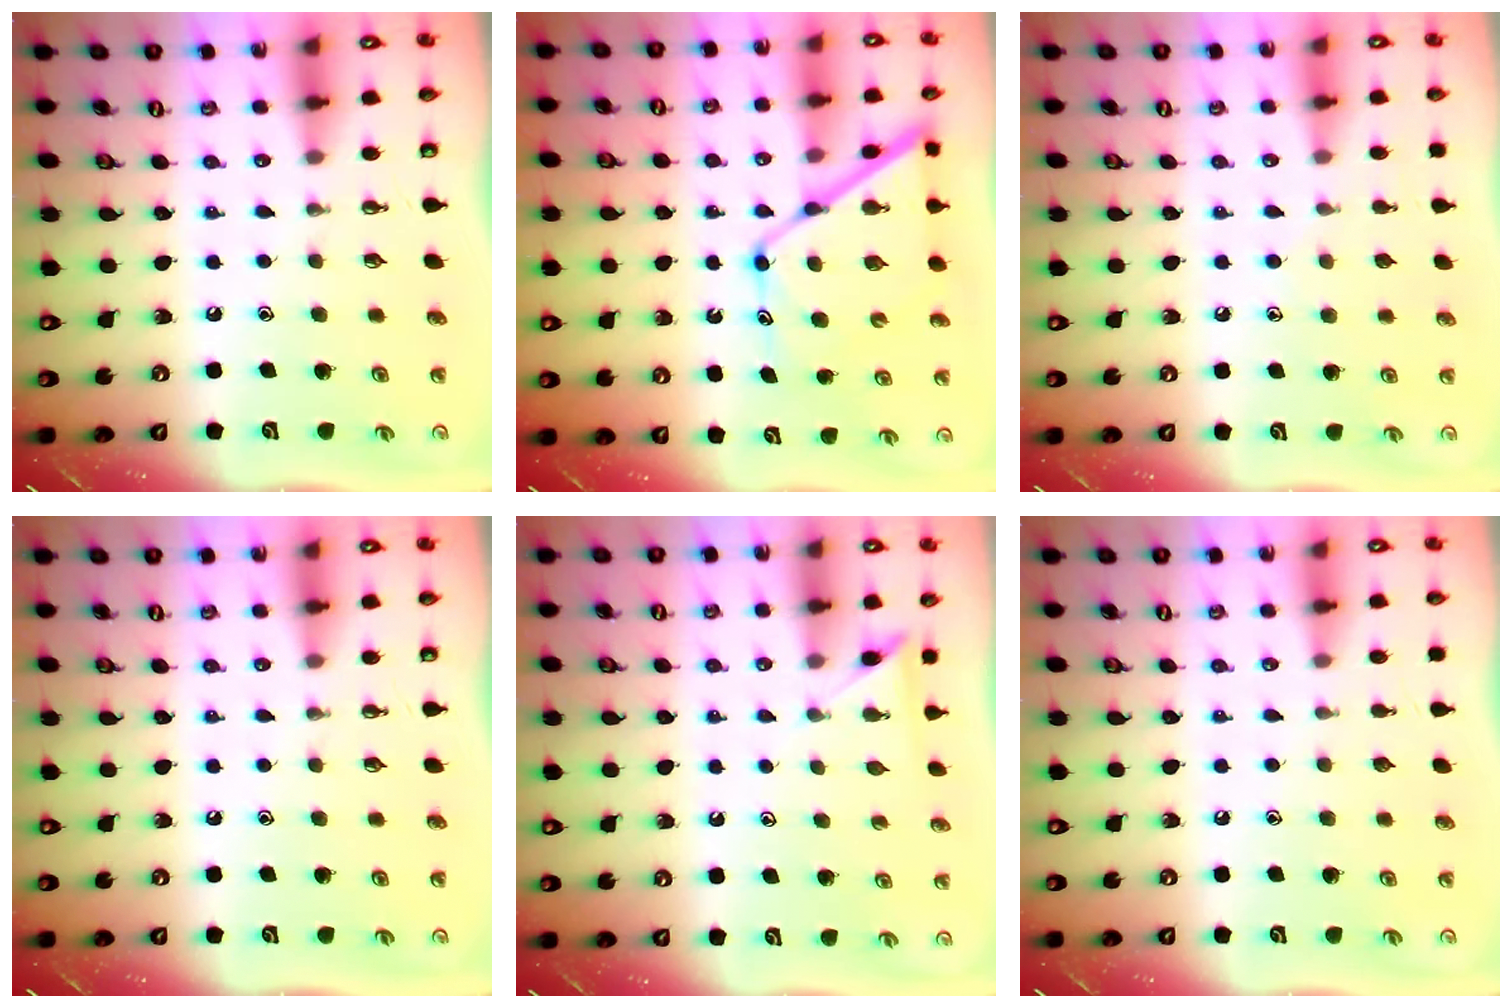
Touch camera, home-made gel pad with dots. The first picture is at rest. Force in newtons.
{"total": 13.3, "press": 13.2, "slide": 1.2}
{"total": 7.4, "press": 7.4, "slide": 0.6}
{"total": 0.0}
{"total": 3.3, "press": 3.3, "slide": 0.4}
{"total": 0.0}